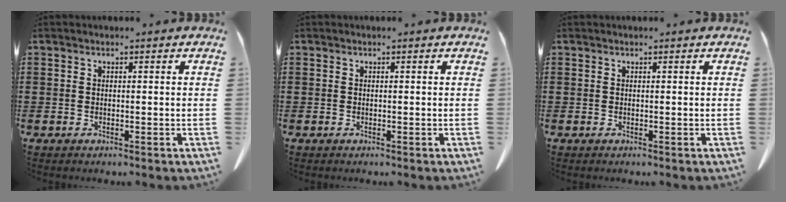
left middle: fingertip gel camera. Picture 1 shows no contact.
{"total": 0.0}
{"total": 0.0}